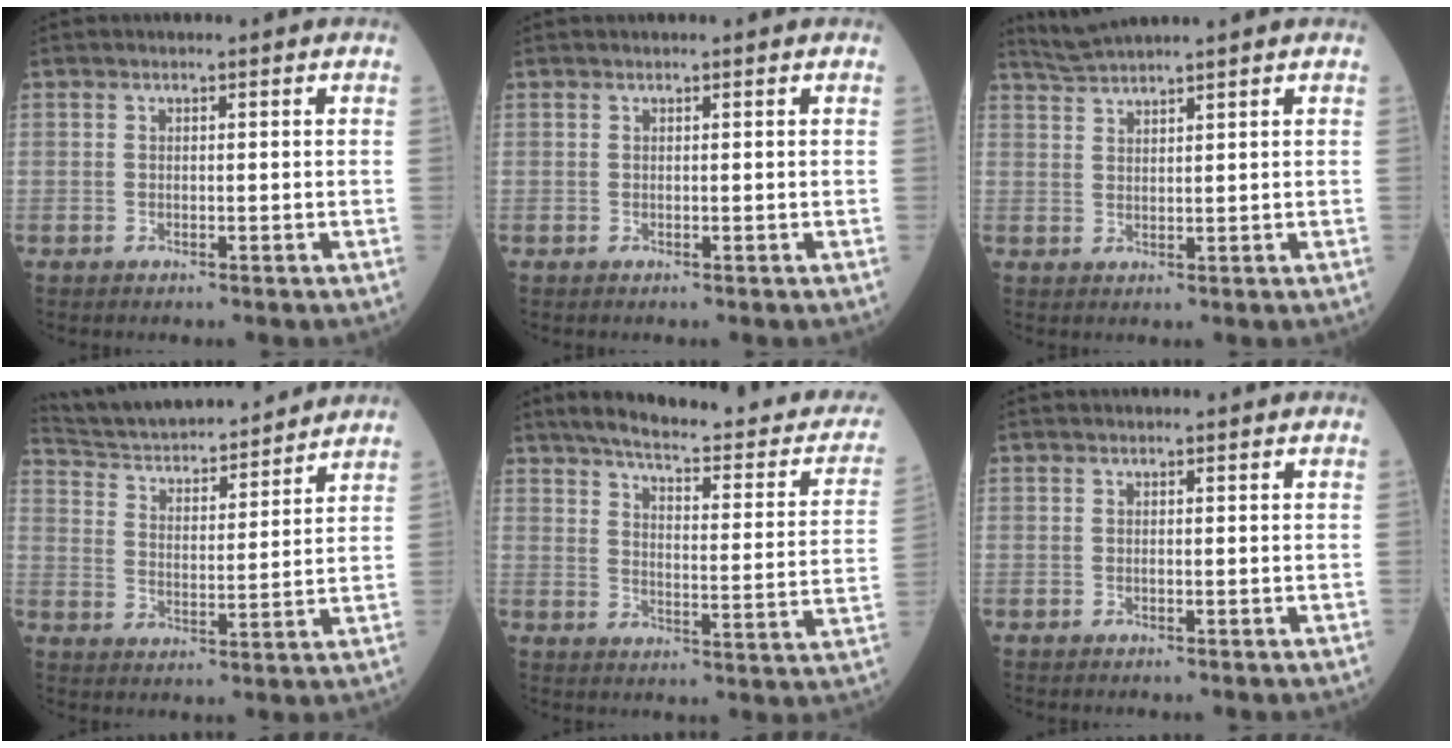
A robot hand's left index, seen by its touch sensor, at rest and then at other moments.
{"total": 0.0}
{"total": 3.2, "force": [2.9, -1.2, 0.6], "torque": [-0.017, 0.009, 0.062]}
{"total": 18.2, "force": [16.9, 2.7, 6.1], "torque": [-0.102, 0.012, 0.260]}
{"total": 20.9, "force": [17.6, 4.2, 10.4], "torque": [-0.129, -0.024, 0.207]}
{"total": 0.0}